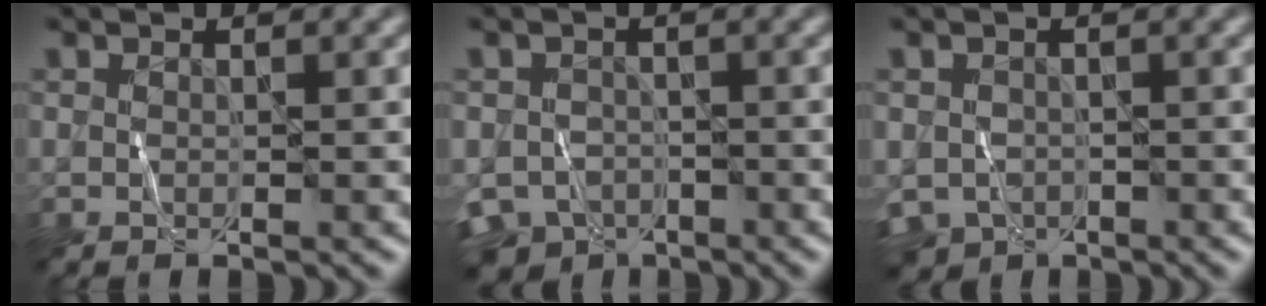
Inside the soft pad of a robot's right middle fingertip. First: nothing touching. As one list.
[{"total": 5.6, "force": [-3.9, 3.6, 1.9], "torque": [-0.033, -0.020, -0.071]}, {"total": 3.3, "force": [-1.8, 2.4, 1.3], "torque": [-0.022, -0.011, -0.037]}]